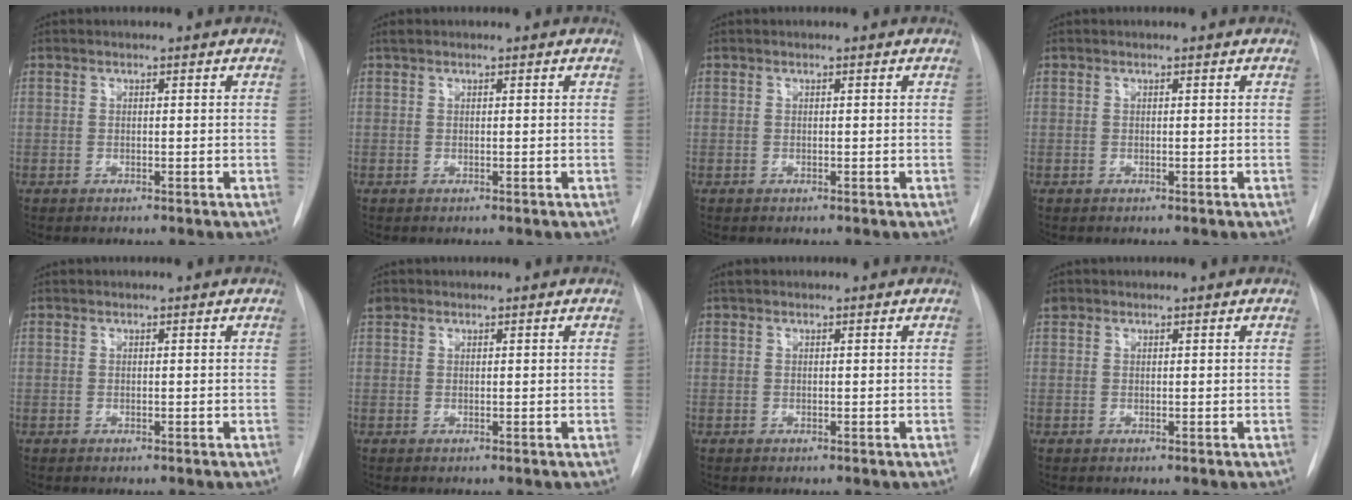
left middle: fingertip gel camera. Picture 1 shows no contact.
{"total": 0.5, "force": [0.4, 0.2, 0.2], "torque": [-0.008, 0.011, 0.010]}
{"total": 0.0}
{"total": 0.0}
{"total": 0.0}
{"total": 1.2, "force": [0.9, 0.8, 0.2], "torque": [-0.004, 0.016, 0.015]}
{"total": 0.6, "force": [0.6, 0.3, 0.2], "torque": [-0.010, 0.013, 0.012]}
{"total": 0.9, "force": [0.7, 0.6, 0.1], "torque": [-0.003, 0.016, 0.012]}